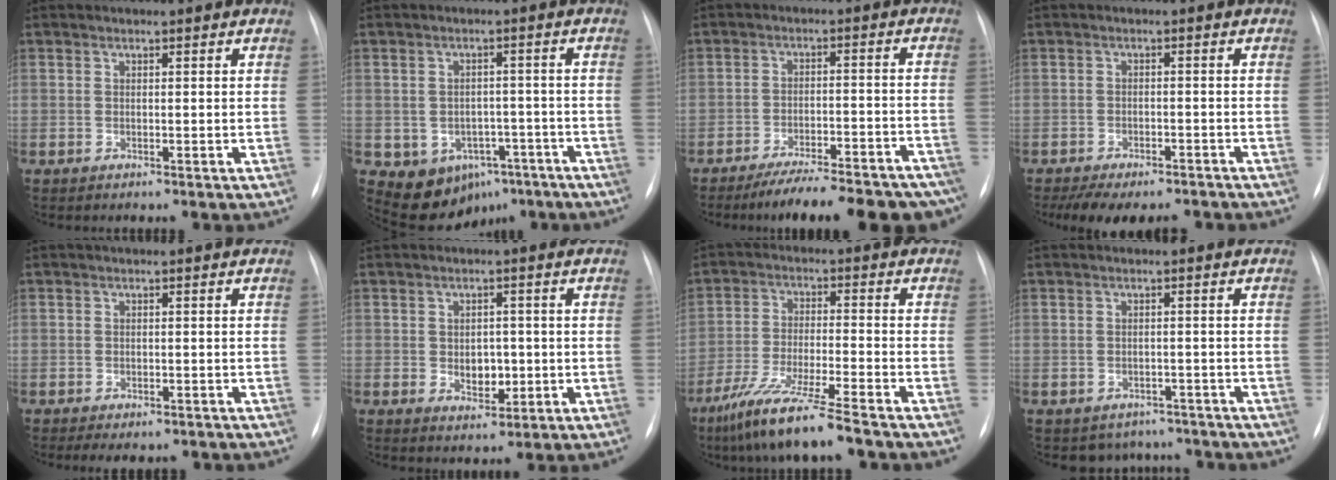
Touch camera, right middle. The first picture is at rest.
{"total": 9.2, "force": [-4.8, 7.0, 3.6], "torque": [-0.048, 0.028, -0.052]}
{"total": 20.6, "force": [-17.8, 4.2, 9.4], "torque": [-0.082, 0.010, -0.237]}
{"total": 11.8, "force": [-9.9, 3.9, 5.0], "torque": [-0.084, 0.004, -0.130]}
{"total": 4.6, "force": [-3.5, 2.3, 1.9], "torque": [-0.018, 0.002, -0.041]}
{"total": 4.1, "force": [-0.5, 2.9, 2.9], "torque": [-0.039, 0.005, 0.001]}
{"total": 11.3, "force": [-8.4, -0.2, 7.6], "torque": [-0.144, -0.038, -0.151]}
{"total": 5.1, "force": [-4.3, 2.8, -0.1], "torque": [0.011, 0.016, -0.052]}